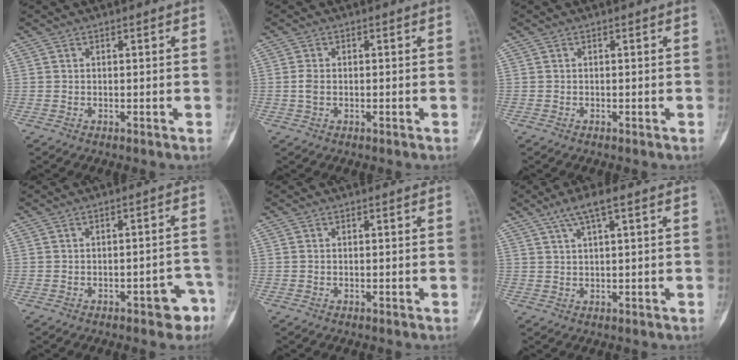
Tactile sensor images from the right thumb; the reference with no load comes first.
{"total": 2.0, "force": [-0.3, 1.2, 1.5], "torque": [-0.041, 0.006, -0.009]}
{"total": 0.0}
{"total": 5.7, "force": [-3.3, 2.5, 4.0], "torque": [-0.025, 0.034, -0.035]}
{"total": 0.0}
{"total": 4.7, "force": [2.6, 0.7, 3.9], "torque": [-0.081, 0.006, 0.053]}